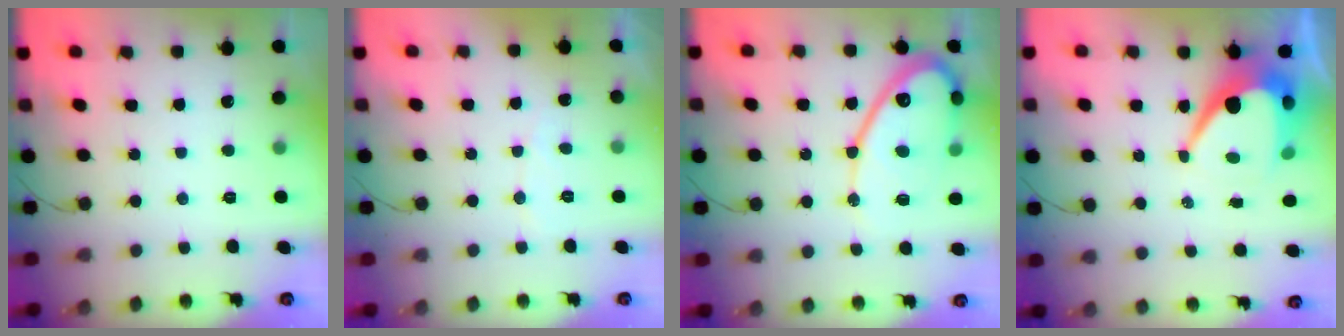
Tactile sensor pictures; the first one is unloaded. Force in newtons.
{"total": 3.6, "press": 3.6, "slide": 0.2}
{"total": 15.4, "press": 15.4, "slide": 1.3}
{"total": 11.7, "press": 11.6, "slide": 0.7}